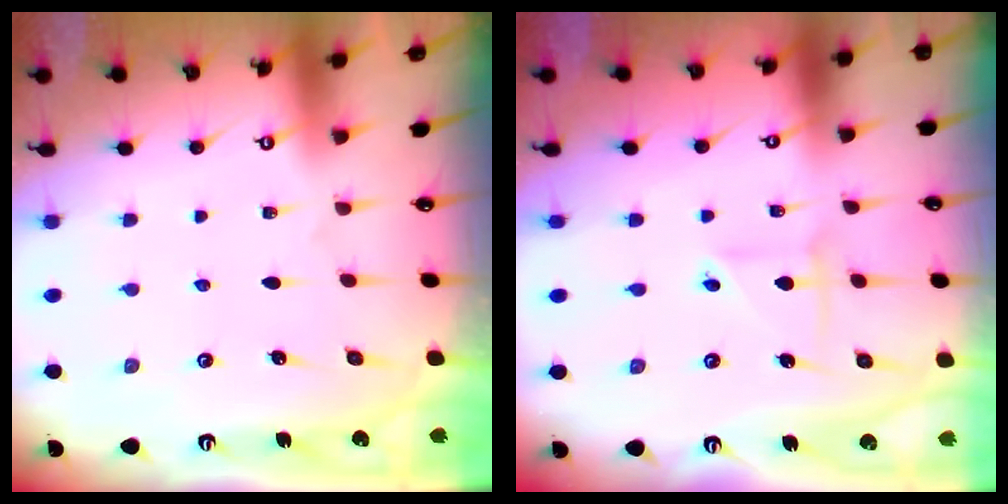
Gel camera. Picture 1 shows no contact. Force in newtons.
{"total": 2.5, "press": 2.5, "slide": 0.2}